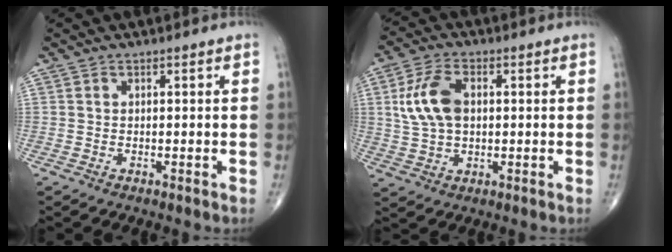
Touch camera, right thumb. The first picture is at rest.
{"total": 9.6, "force": [1.5, 5.7, 7.5], "torque": [-0.153, 0.007, 0.032]}